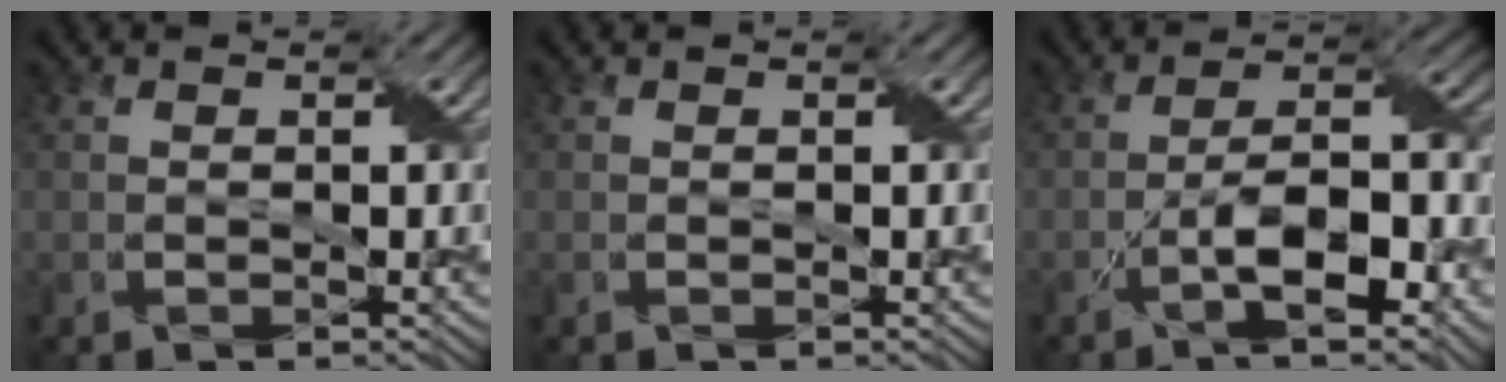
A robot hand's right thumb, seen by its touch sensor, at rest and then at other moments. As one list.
[{"total": 0.0}, {"total": 10.6, "force": [-4.4, 3.4, 9.0], "torque": [-0.150, 0.005, -0.075]}]